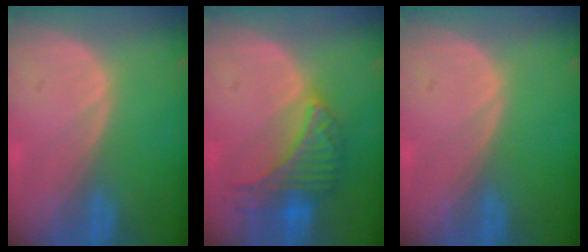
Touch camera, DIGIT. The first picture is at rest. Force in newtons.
{"total": 7.2, "press": 7.2, "slide": 0.1}
{"total": 0.0}